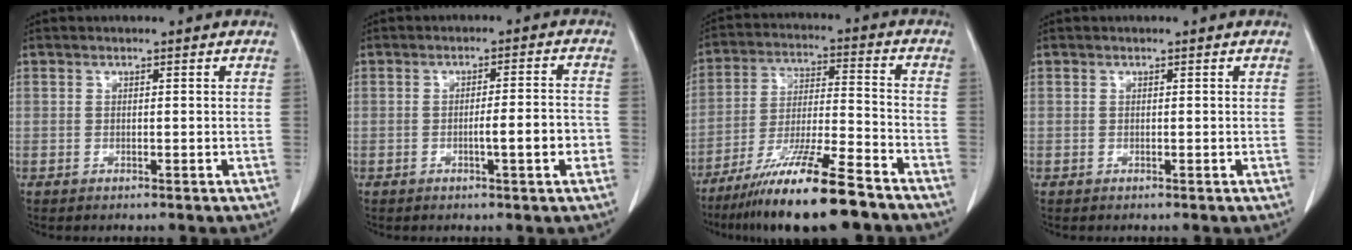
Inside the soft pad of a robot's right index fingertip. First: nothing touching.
{"total": 5.4, "force": [-1.7, 0.1, 5.1], "torque": [-0.075, 0.001, -0.023]}
{"total": 15.7, "force": [-11.6, 0.6, 10.5], "torque": [-0.203, -0.034, -0.206]}
{"total": 0.0}